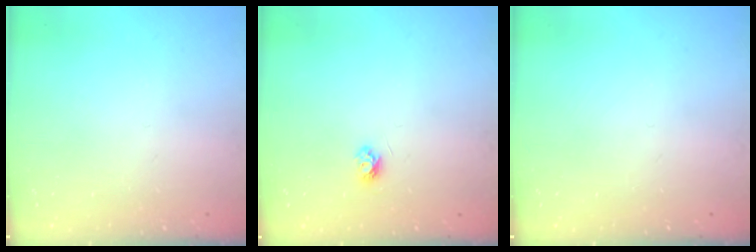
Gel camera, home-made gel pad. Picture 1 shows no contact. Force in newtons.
{"total": 3.9, "press": 3.8, "slide": 0.7}
{"total": 0.0}